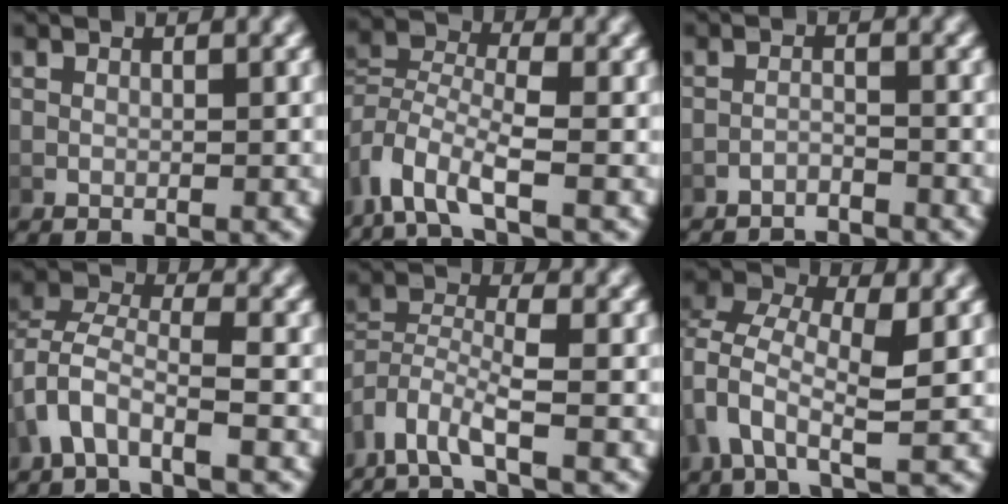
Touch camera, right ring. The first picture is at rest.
{"total": 5.5, "force": [-1.7, 3.3, 4.0], "torque": [-0.100, -0.023, -0.025]}
{"total": 3.6, "force": [-3.5, 0.5, 0.2], "torque": [-0.004, -0.014, -0.056]}
{"total": 3.6, "force": [-1.2, 2.2, 2.6], "torque": [-0.064, -0.009, -0.023]}
{"total": 6.3, "force": [-3.2, 3.7, 3.9], "torque": [-0.098, -0.034, -0.046]}
{"total": 4.2, "force": [0.6, 2.3, 3.4], "torque": [-0.090, -0.021, 0.010]}